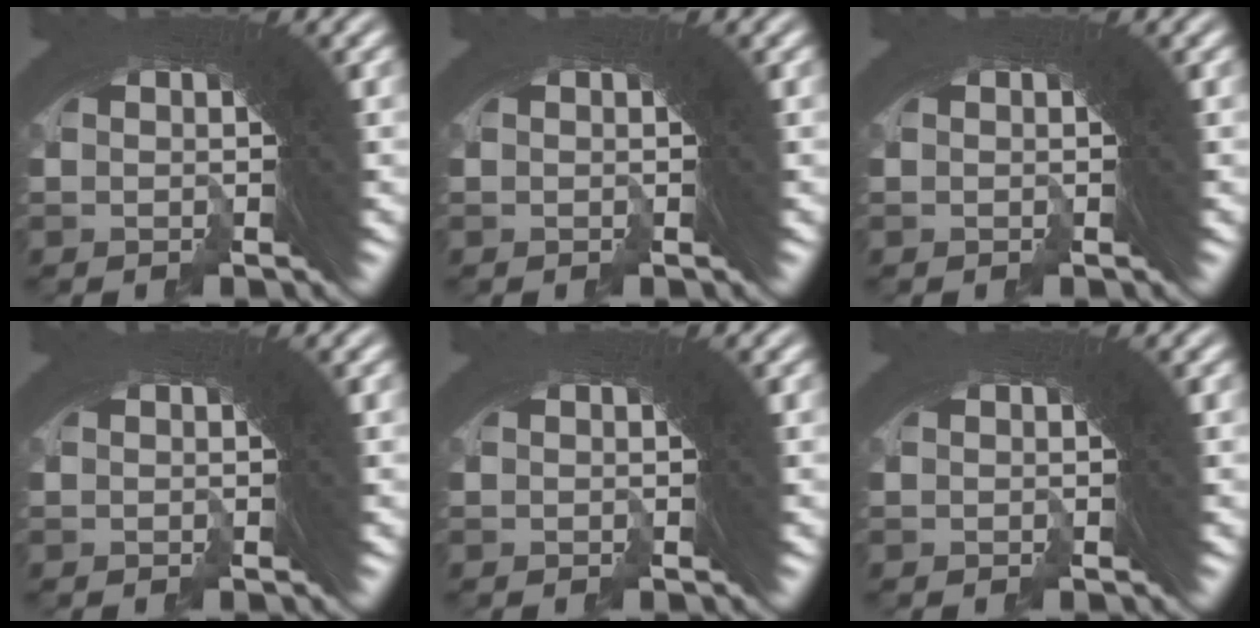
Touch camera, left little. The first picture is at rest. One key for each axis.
{"total": 0.0}
{"total": 0.0}
{"total": 0.0}
{"total": 0.0}
{"total": 0.0}